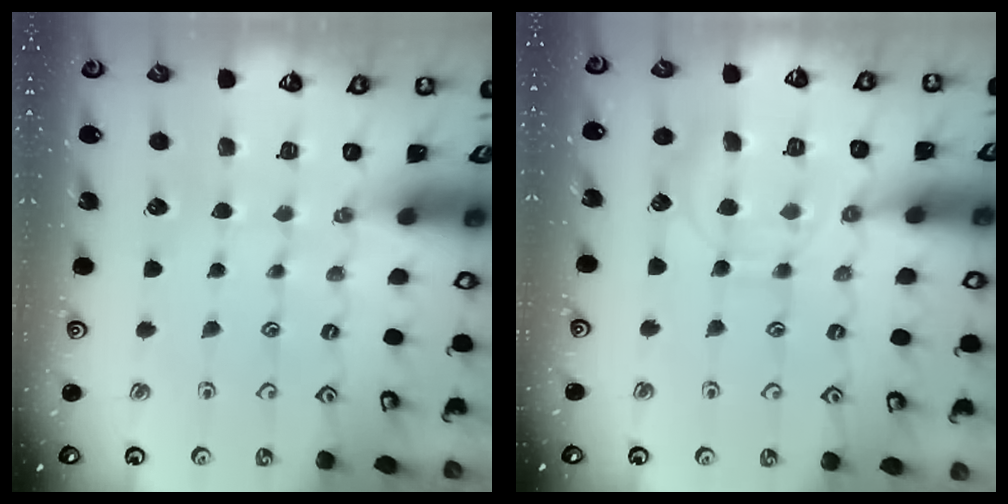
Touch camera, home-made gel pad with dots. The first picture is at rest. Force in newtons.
{"total": 10.2, "press": 10.1, "slide": 0.8}